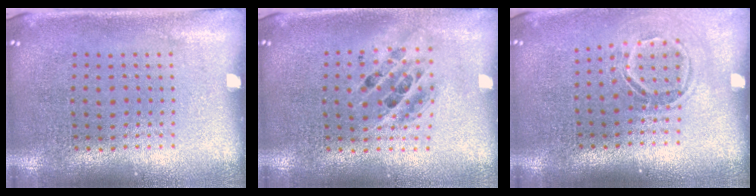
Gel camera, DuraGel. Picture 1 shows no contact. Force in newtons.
{"total": 1.3, "press": 1.1, "slide": 0.6}
{"total": 1.6, "press": 1.1, "slide": 1.2}